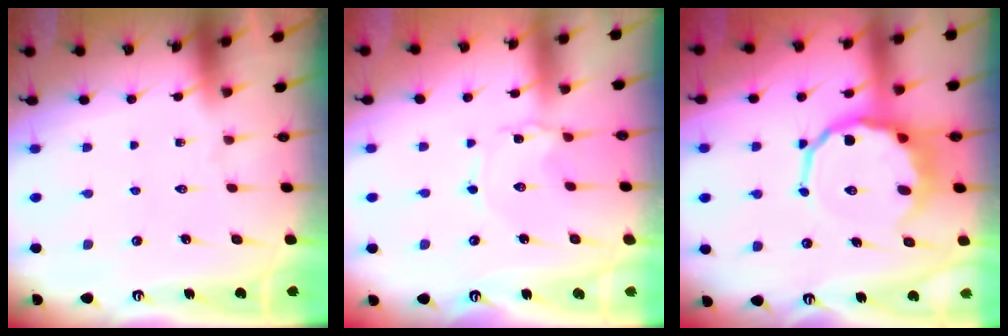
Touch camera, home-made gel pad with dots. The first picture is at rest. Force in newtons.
{"total": 1.2, "press": 1.1, "slide": 0.2}
{"total": 10.4, "press": 10.0, "slide": 3.1}